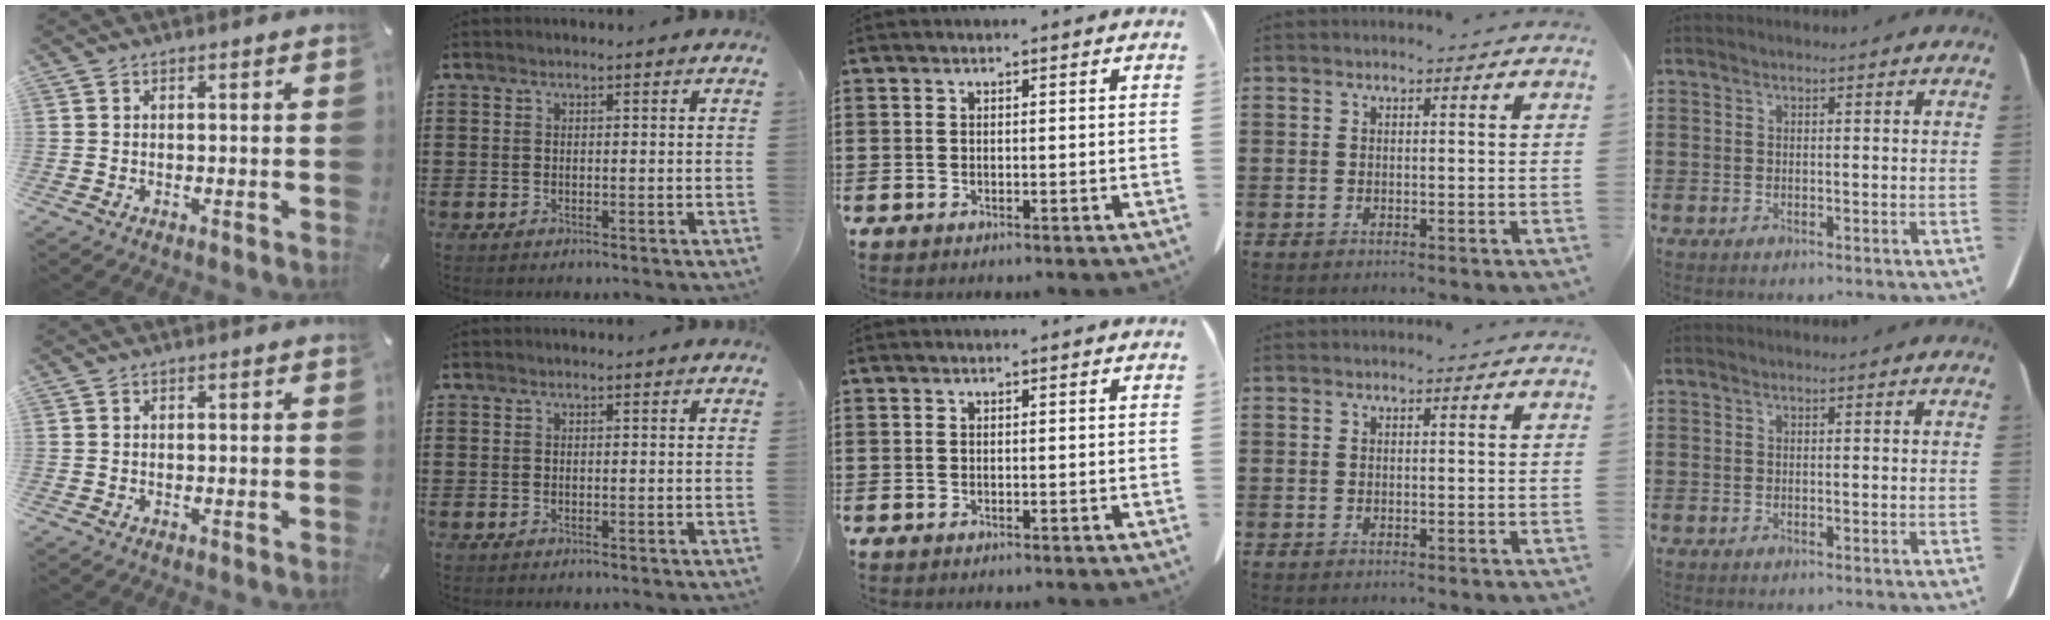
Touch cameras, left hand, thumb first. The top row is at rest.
{}